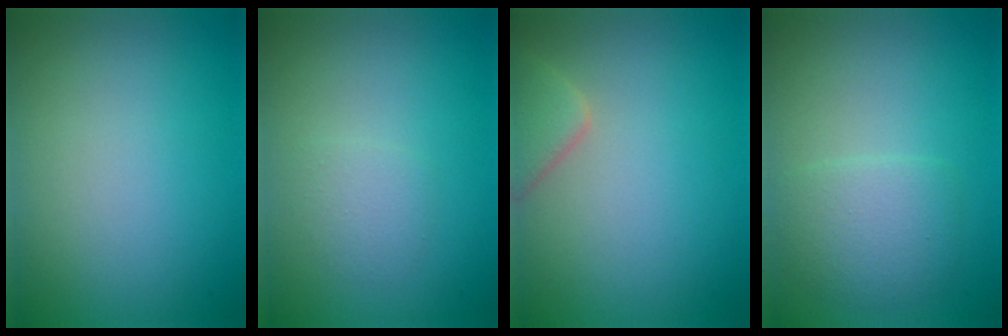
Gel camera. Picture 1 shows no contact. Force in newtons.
{"total": 1.4, "press": 1.4, "slide": 0.0}
{"total": 2.9, "press": 2.8, "slide": 0.3}
{"total": 2.9, "press": 2.9, "slide": 0.1}